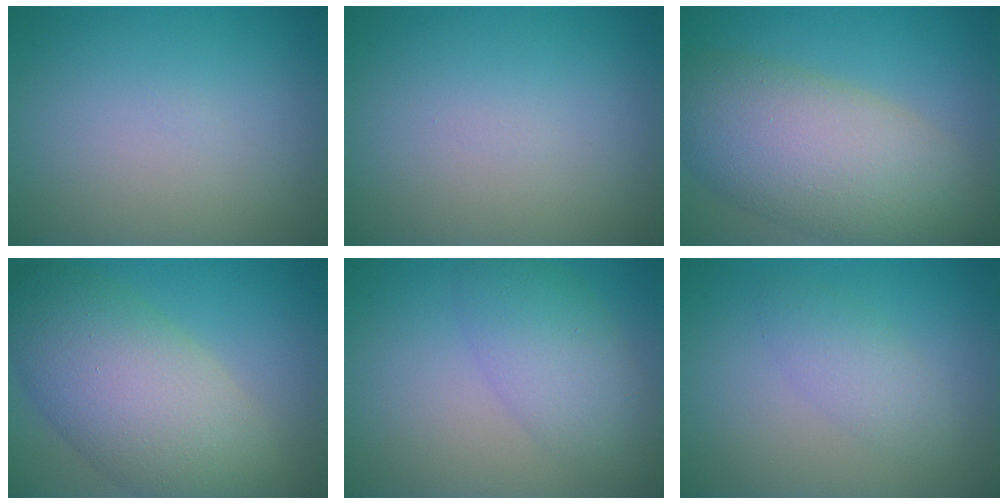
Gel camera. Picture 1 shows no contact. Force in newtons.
{"total": 0.0}
{"total": 10.0, "press": 10.0, "slide": 0.6}
{"total": 9.9, "press": 9.9, "slide": 0.1}
{"total": 4.6, "press": 4.5, "slide": 0.1}
{"total": 2.2, "press": 2.2, "slide": 0.1}